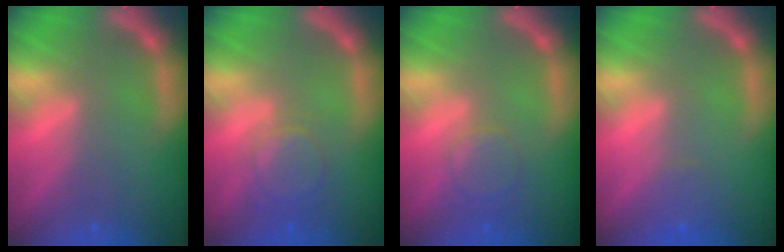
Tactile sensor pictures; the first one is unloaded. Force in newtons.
{"total": 4.0}
{"total": 2.9}
{"total": 1.4}